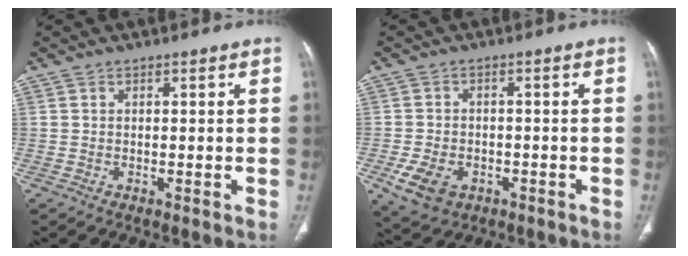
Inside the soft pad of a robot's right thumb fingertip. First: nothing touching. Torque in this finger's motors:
{"motor_torque": [-0.03, 0.13, 0.16, 0.16, 0.07]}